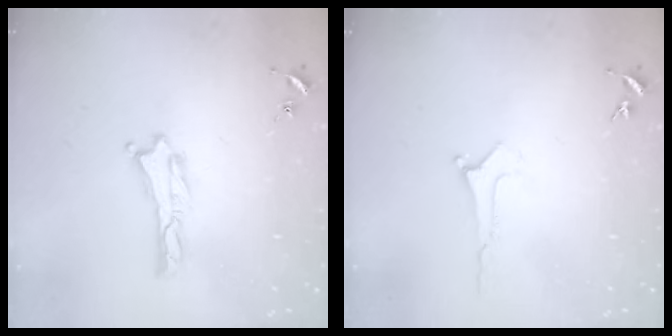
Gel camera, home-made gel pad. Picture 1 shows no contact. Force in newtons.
{"total": 0.0}